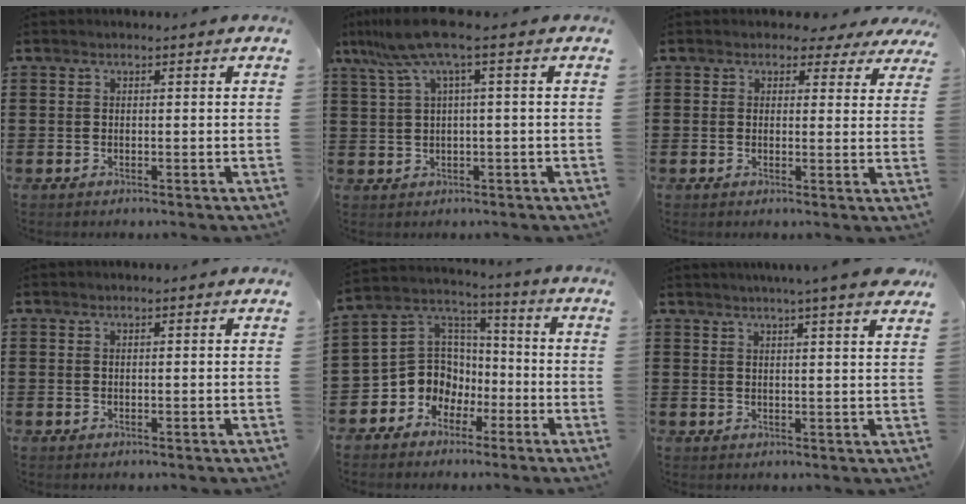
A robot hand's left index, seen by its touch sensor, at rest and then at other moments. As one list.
[{"total": 6.7, "force": [2.3, -0.1, 6.2], "torque": [-0.147, -0.016, 0.035]}, {"total": 2.4, "force": [1.7, 1.4, 0.9], "torque": [-0.018, 0.003, 0.029]}, {"total": 0.6, "force": [0.4, 0.1, 0.3], "torque": [-0.008, 0.002, 0.009]}, {"total": 8.5, "force": [-2.8, 7.9, 1.5], "torque": [-0.074, 0.003, -0.054]}, {"total": 4.4, "force": [3.8, -0.9, 2.0], "torque": [-0.042, -0.016, 0.063]}]